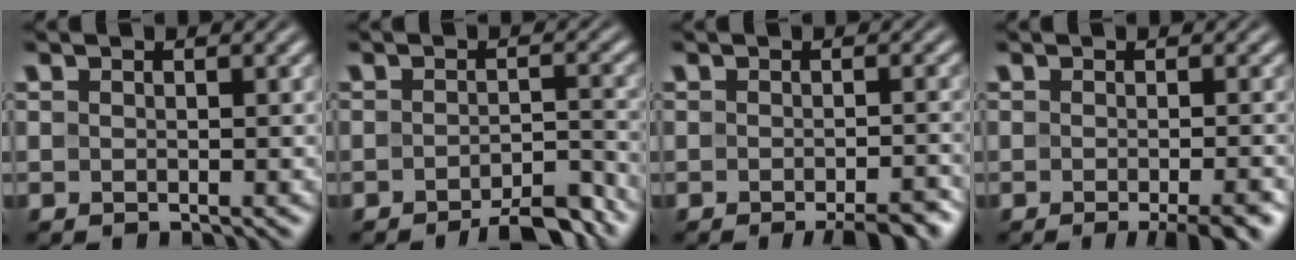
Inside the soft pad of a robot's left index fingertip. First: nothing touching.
{"total": 4.7, "force": [-3.7, 1.1, 2.7], "torque": [-0.035, 0.006, -0.052]}
{"total": 3.8, "force": [-2.6, 0.7, 2.7], "torque": [-0.031, 0.000, -0.034]}
{"total": 4.2, "force": [-2.1, 1.0, 3.5], "torque": [-0.031, -0.002, -0.025]}